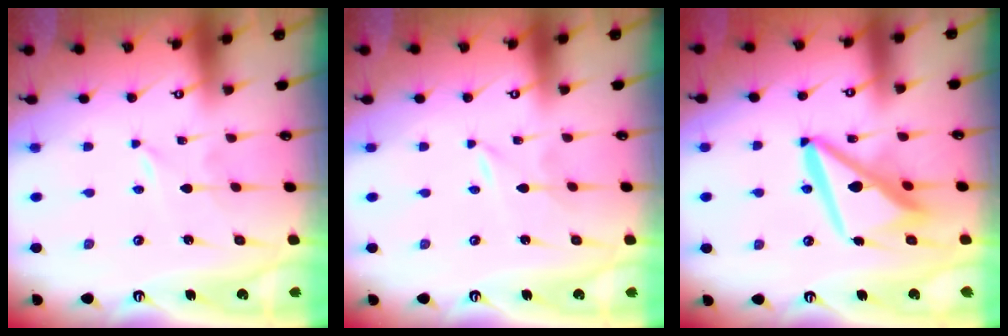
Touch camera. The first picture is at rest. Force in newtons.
{"total": 0.0}
{"total": 12.9, "press": 12.8, "slide": 1.5}